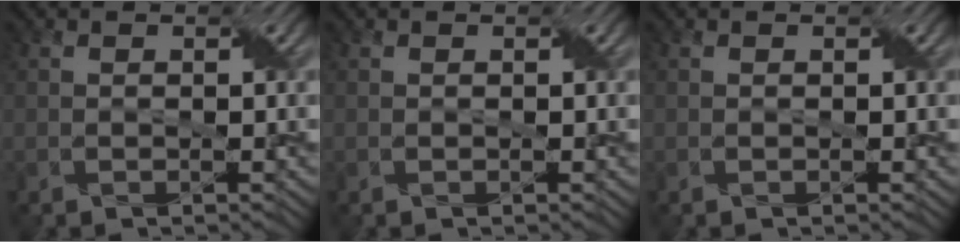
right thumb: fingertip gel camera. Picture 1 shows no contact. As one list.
[{"total": 0.0}, {"total": 0.0}]